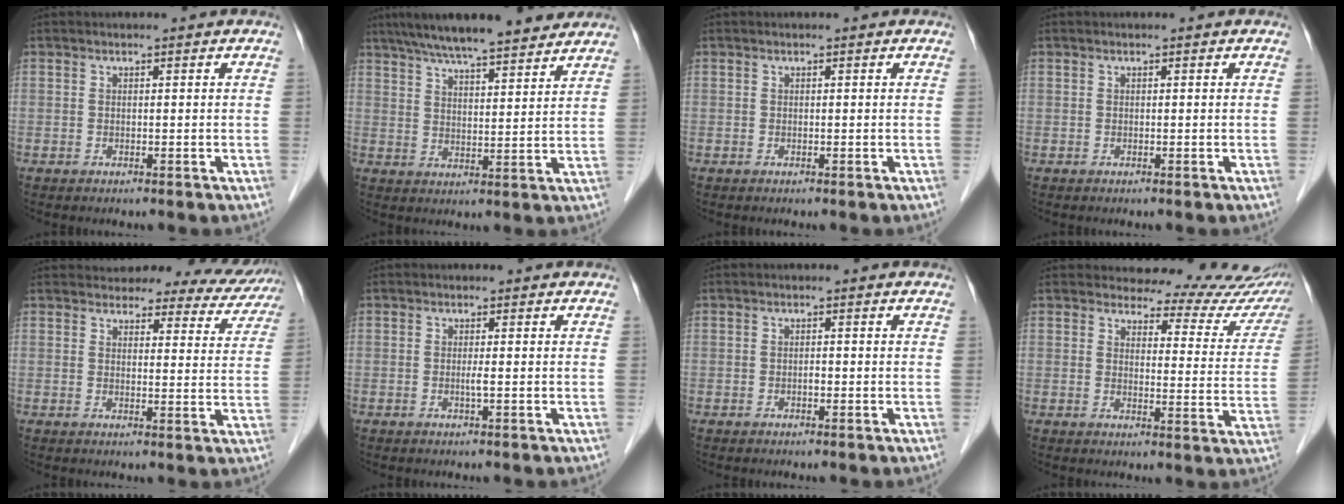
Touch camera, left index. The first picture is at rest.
{"total": 15.7, "force": [13.3, 2.0, 8.2], "torque": [-0.138, 0.029, 0.199]}
{"total": 0.0}
{"total": 0.0}
{"total": 16.9, "force": [15.8, 4.8, 3.6], "torque": [-0.030, -0.009, 0.173]}
{"total": 0.9, "force": [-0.2, -0.2, 0.9], "torque": [-0.019, -0.001, -0.005]}
{"total": 0.6, "force": [-0.3, 0.3, 0.5], "torque": [-0.009, 0.002, -0.005]}
{"total": 16.8, "force": [16.1, 4.3, 2.0], "torque": [0.020, -0.077, 0.147]}